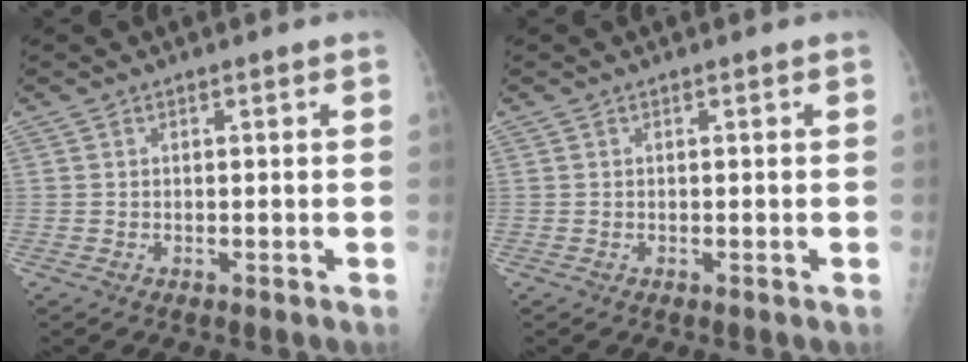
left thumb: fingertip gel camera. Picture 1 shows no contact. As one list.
[{"total": 0.0}]